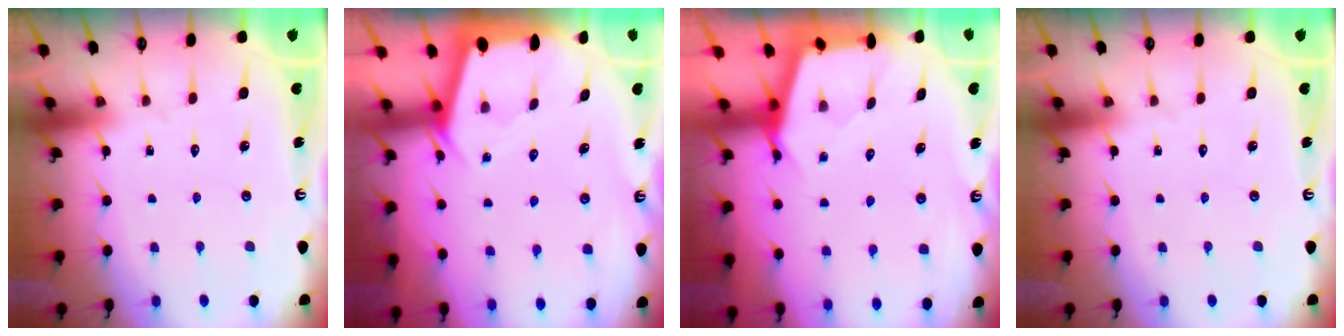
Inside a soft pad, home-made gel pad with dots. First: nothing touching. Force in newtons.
{"total": 2.4, "press": 2.4, "slide": 0.3}
{"total": 2.7, "press": 2.7, "slide": 0.3}
{"total": 0.0}